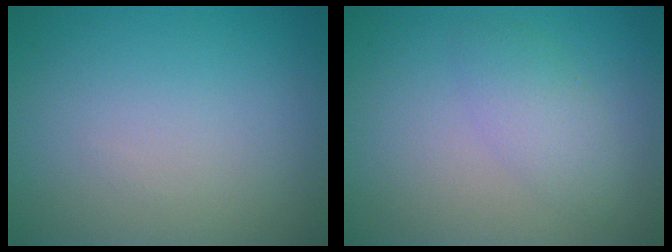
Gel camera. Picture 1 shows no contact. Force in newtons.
{"total": 2.5, "press": 2.5, "slide": 0.1}